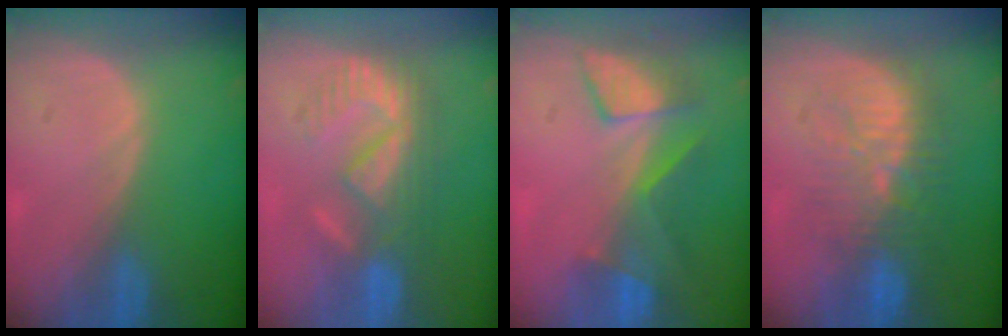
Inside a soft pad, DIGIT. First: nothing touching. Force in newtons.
{"total": 8.2, "press": 7.9, "slide": 2.4}
{"total": 7.3, "press": 6.9, "slide": 2.5}
{"total": 9.4, "press": 9.2, "slide": 2.0}